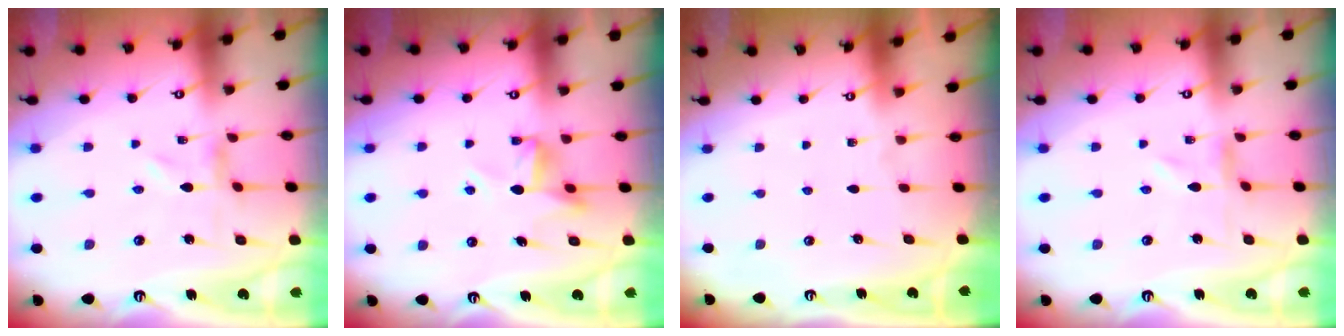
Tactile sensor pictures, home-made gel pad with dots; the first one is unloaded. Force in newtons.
{"total": 8.2, "press": 8.2, "slide": 0.9}
{"total": 0.0}
{"total": 0.0}